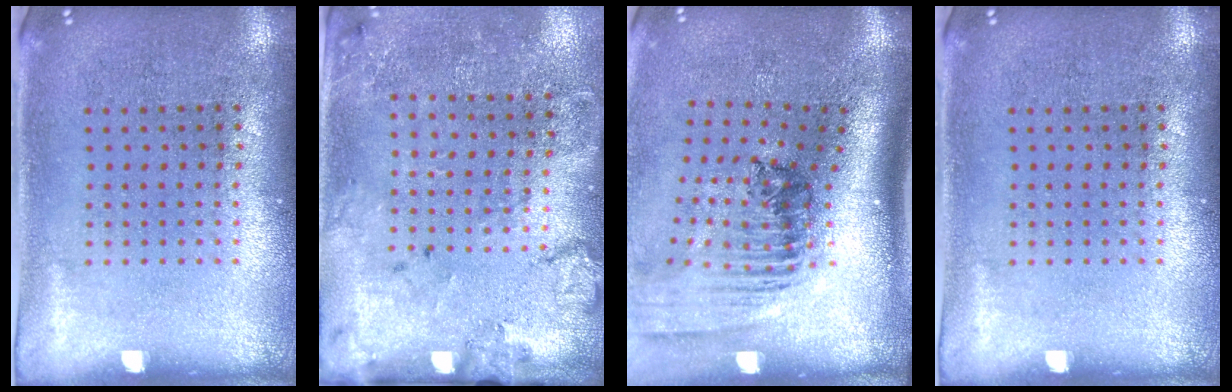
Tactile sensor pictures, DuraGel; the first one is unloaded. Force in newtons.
{"total": 2.0, "press": 1.5, "slide": 1.2}
{"total": 2.4, "press": 1.6, "slide": 1.8}
{"total": 0.0}